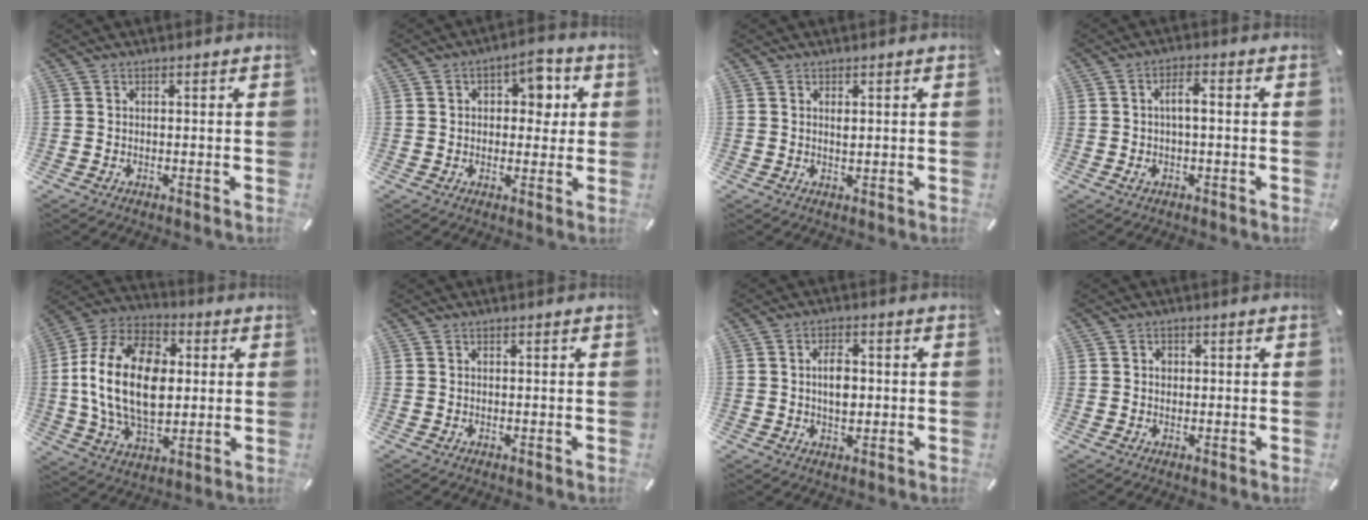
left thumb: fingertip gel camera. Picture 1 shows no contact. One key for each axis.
{"total": 7.6, "fx": 2.0, "fy": 5.2, "fz": 5.1, "tx": -0.052, "ty": -0.006, "tz": 0.025}
{"total": 1.1, "fx": 0.4, "fy": 0.4, "fz": 0.9, "tx": -0.020, "ty": 0.000, "tz": 0.007}
{"total": 4.7, "fx": -0.2, "fy": 1.7, "fz": 4.4, "tx": -0.078, "ty": 0.004, "tz": -0.009}
{"total": 22.1, "fx": 0.6, "fy": 15.0, "fz": 16.2, "tx": -0.345, "ty": 0.009, "tz": 0.005}
{"total": 0.0}
{"total": 5.4, "fx": 0.2, "fy": 3.2, "fz": 4.3, "tx": -0.069, "ty": 0.001, "tz": 0.001}
{"total": 1.3, "fx": 0.1, "fy": 1.2, "fz": 0.5, "tx": -0.003, "ty": 0.002, "tz": -0.002}